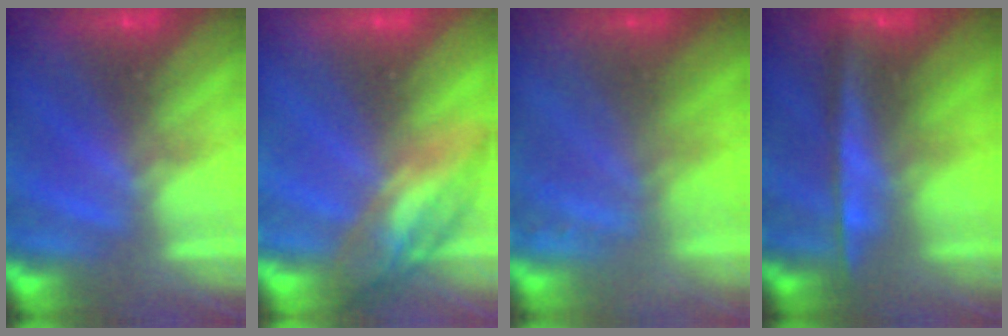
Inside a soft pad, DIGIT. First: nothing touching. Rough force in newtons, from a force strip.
{"total": 2.7}
{"total": 2.2}
{"total": 7.8}